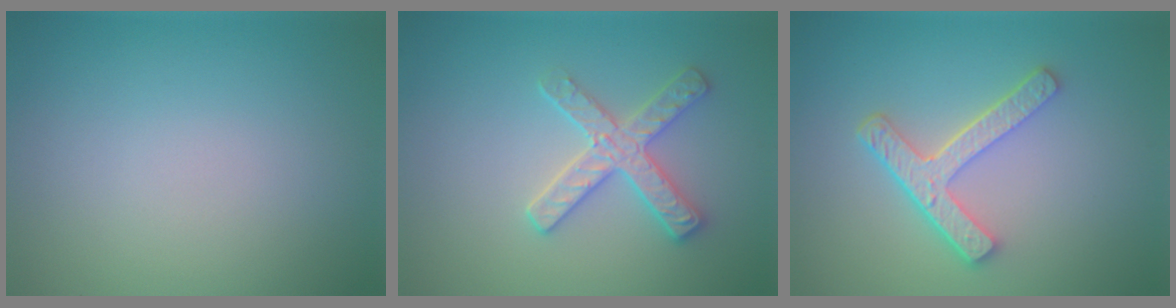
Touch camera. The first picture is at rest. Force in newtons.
{"total": 3.0, "press": 2.9, "slide": 0.7}
{"total": 4.5, "press": 3.3, "slide": 3.0}